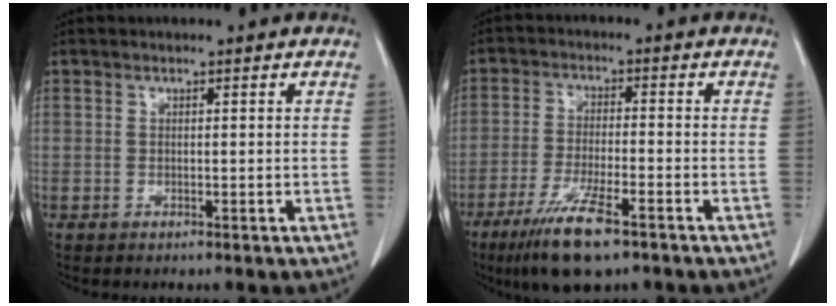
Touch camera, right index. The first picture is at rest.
{"total": 9.8, "force": [-6.2, 1.5, 7.4], "torque": [-0.145, -0.024, -0.105]}